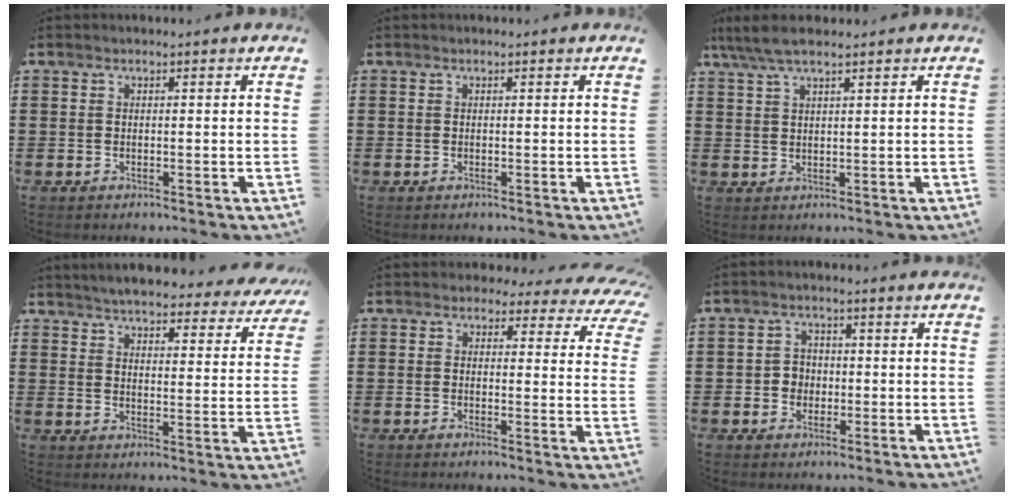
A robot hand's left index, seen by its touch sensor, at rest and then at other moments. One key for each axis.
{"total": 0.0}
{"total": 4.7, "fx": 3.4, "fy": 0.6, "fz": 3.1, "tx": -0.067, "ty": 0.001, "tz": 0.064}
{"total": 5.0, "fx": 4.9, "fy": -0.1, "fz": 1.0, "tx": -0.043, "ty": -0.031, "tz": 0.085}
{"total": 3.0, "fx": 2.6, "fy": 1.2, "fz": 1.1, "tx": -0.027, "ty": -0.007, "tz": 0.044}
{"total": 2.8, "fx": -0.6, "fy": 2.6, "fz": 1.0, "tx": -0.029, "ty": 0.007, "tz": -0.016}